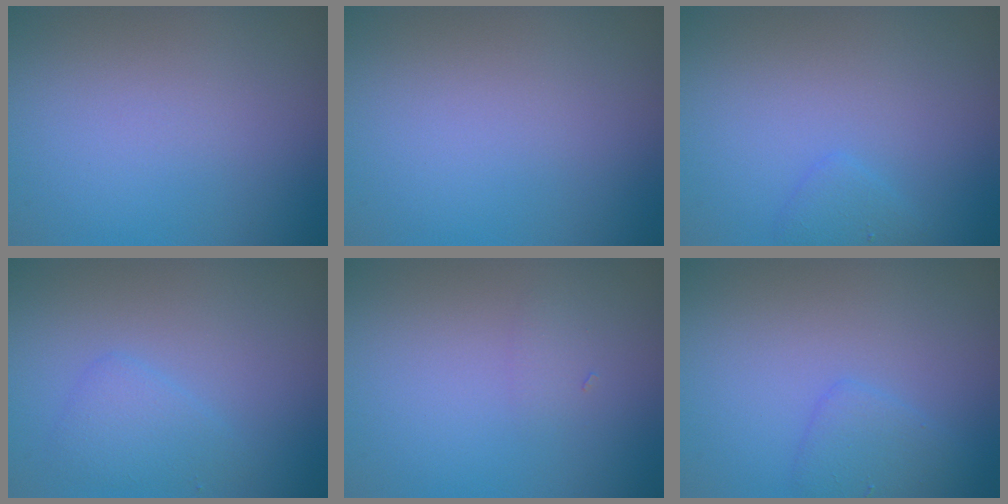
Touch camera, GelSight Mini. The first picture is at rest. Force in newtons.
{"total": 0.0}
{"total": 1.2, "press": 1.2, "slide": 0.1}
{"total": 1.9, "press": 1.9, "slide": 0.0}
{"total": 0.6, "press": 0.6, "slide": 0.0}
{"total": 1.9, "press": 1.9, "slide": 0.1}